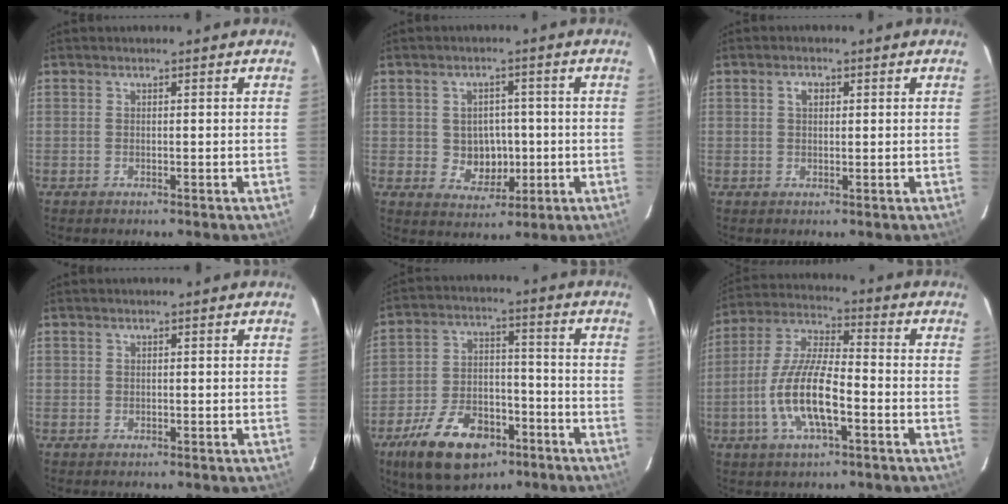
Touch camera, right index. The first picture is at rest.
{"total": 6.1, "force": [-0.4, 5.5, 2.8], "torque": [-0.054, 0.007, 0.009]}
{"total": 1.9, "force": [0.7, 1.2, 1.3], "torque": [-0.022, 0.007, 0.011]}
{"total": 0.0}
{"total": 16.8, "force": [-9.8, 9.3, 10.0], "torque": [-0.207, 0.004, -0.156]}
{"total": 13.2, "force": [-4.3, 3.9, 11.9], "torque": [-0.249, -0.004, -0.083]}